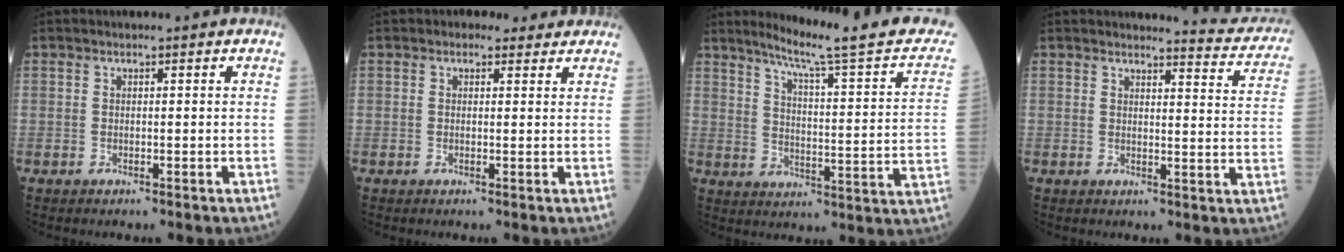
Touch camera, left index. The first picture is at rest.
{"total": 2.2, "force": [1.7, 1.4, 0.4], "torque": [-0.005, 0.010, 0.018]}
{"total": 20.6, "force": [17.8, 0.4, 10.4], "torque": [-0.141, -0.050, 0.224]}
{"total": 8.3, "force": [8.3, 0.2, 0.3], "torque": [0.002, -0.051, 0.075]}